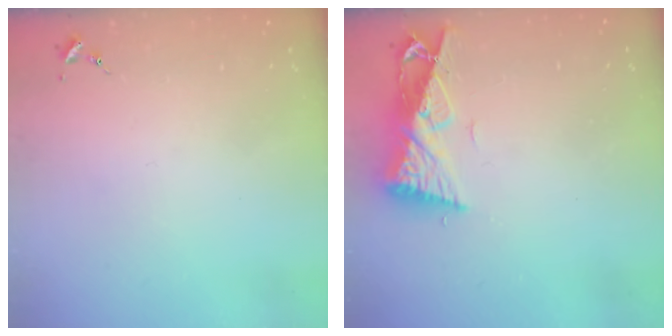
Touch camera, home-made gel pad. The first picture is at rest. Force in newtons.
{"total": 9.7, "press": 9.7, "slide": 0.7}